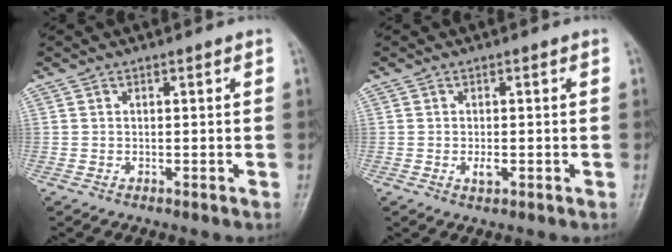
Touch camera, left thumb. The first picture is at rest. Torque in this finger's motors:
{"motor_torque": [-0.05, 0.07, 0.12, 0.07, 0.00]}